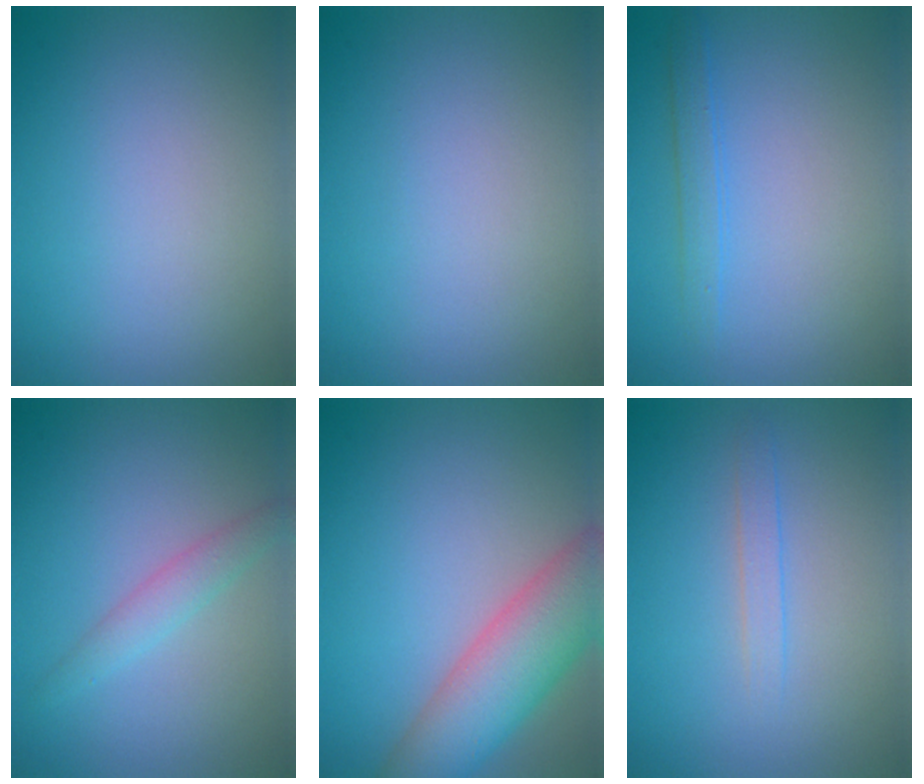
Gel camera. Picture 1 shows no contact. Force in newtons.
{"total": 0.0}
{"total": 1.5, "press": 1.5, "slide": 0.1}
{"total": 1.9, "press": 1.9, "slide": 0.1}
{"total": 8.2, "press": 8.2, "slide": 0.4}
{"total": 1.3, "press": 1.3, "slide": 0.1}